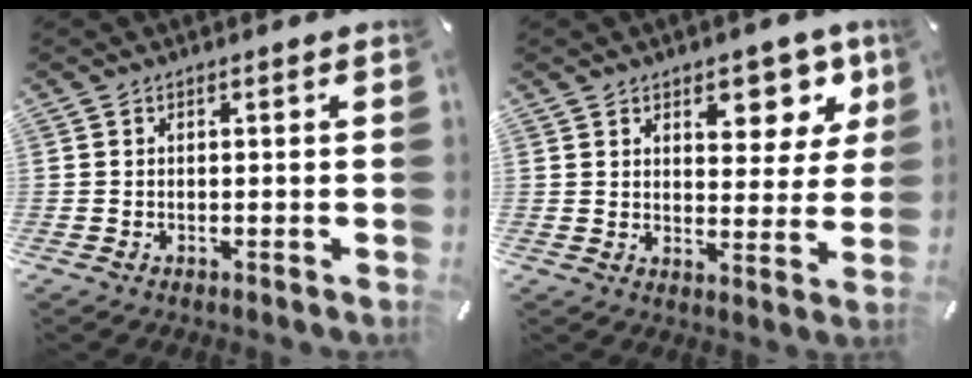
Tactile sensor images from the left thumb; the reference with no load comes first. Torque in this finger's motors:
{"motor_torque": [1.86, 1.47, 0.85, -0.94, 0.23]}